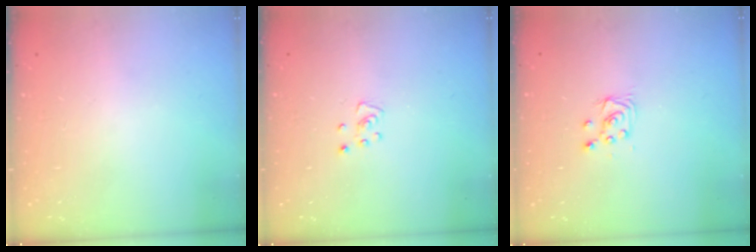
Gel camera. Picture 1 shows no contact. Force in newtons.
{"total": 3.4, "press": 3.4, "slide": 0.3}
{"total": 4.6, "press": 4.6, "slide": 0.5}